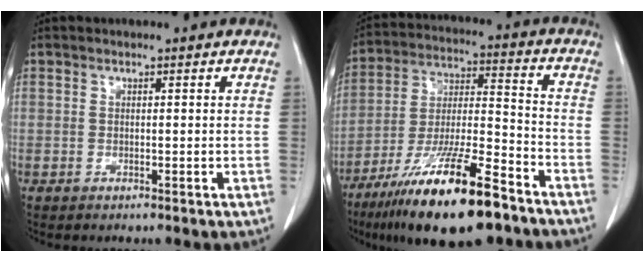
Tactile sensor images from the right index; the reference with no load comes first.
{"total": 19.1, "force": [-12.9, 2.7, 13.9], "torque": [-0.250, -0.029, -0.228]}